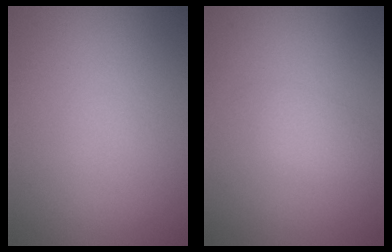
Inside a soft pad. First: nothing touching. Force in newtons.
{"total": 1.5, "press": 1.5, "slide": 0.1}